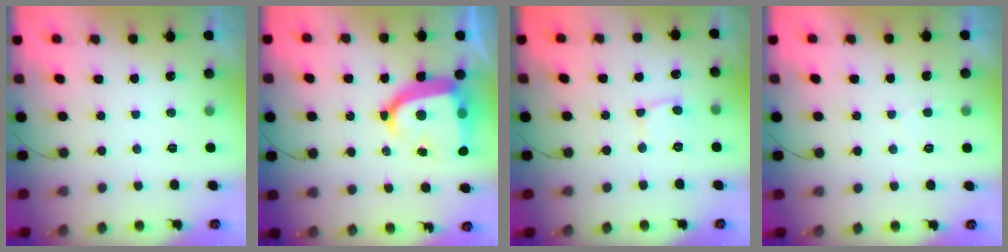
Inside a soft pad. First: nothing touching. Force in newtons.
{"total": 17.2, "press": 17.1, "slide": 1.7}
{"total": 3.3, "press": 3.3, "slide": 0.2}
{"total": 2.5, "press": 2.5, "slide": 0.2}